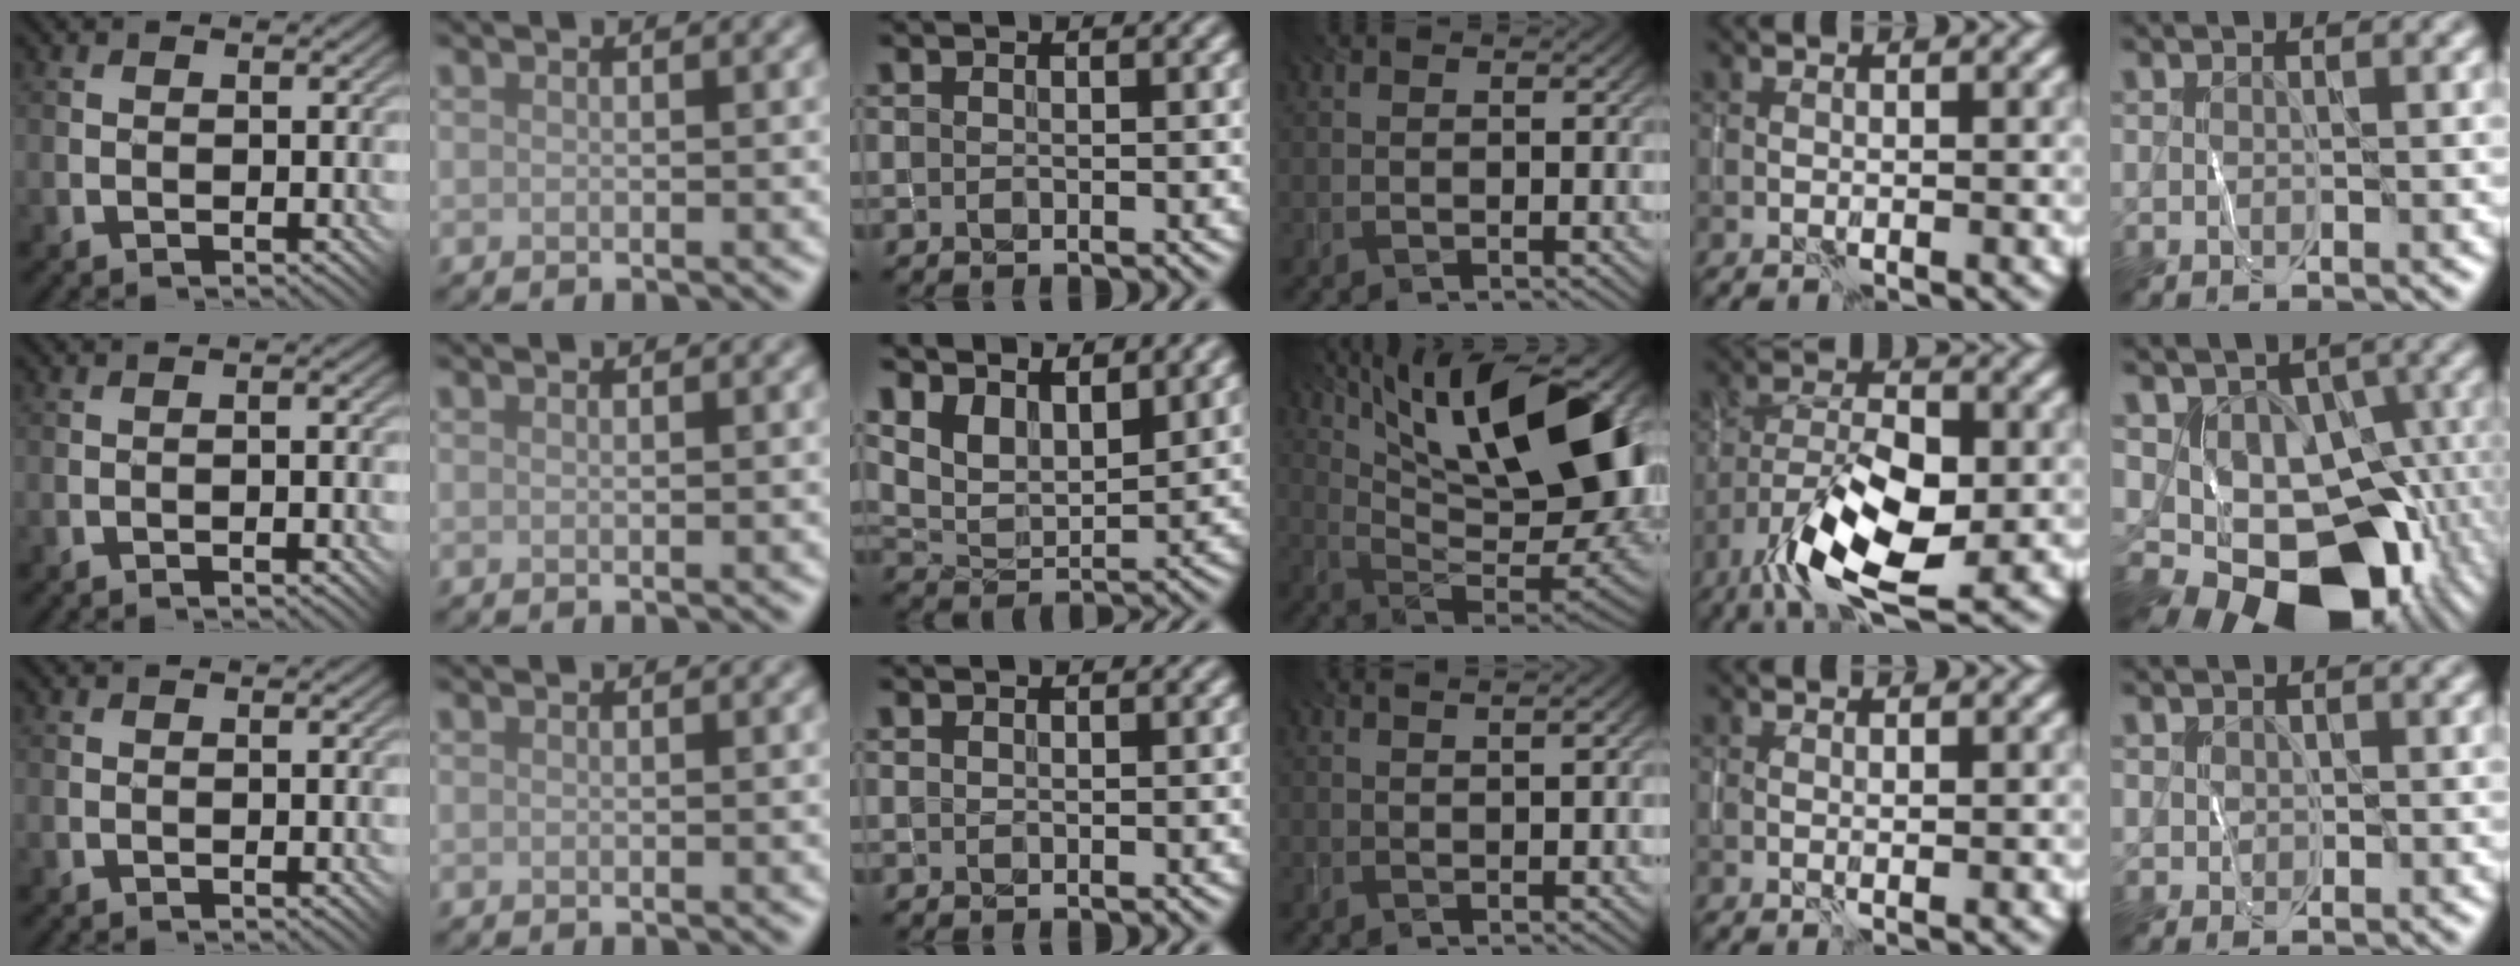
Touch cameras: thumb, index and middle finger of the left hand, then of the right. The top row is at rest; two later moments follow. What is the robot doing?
{"motion": "wrap", "object": "yarn"}